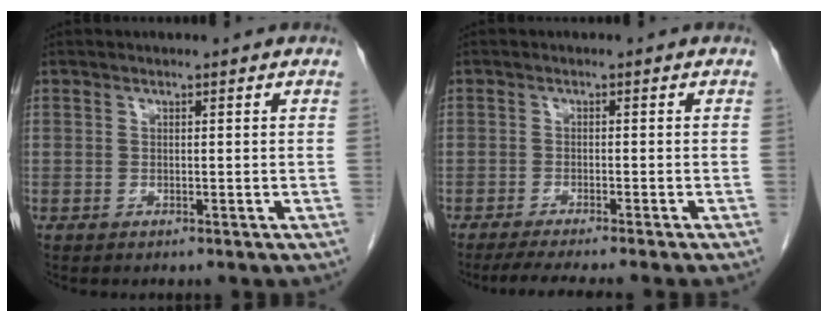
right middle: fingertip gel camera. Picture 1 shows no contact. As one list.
[{"total": 6.9, "force": [-5.8, -1.0, 3.5], "torque": [-0.042, -0.019, -0.091]}]